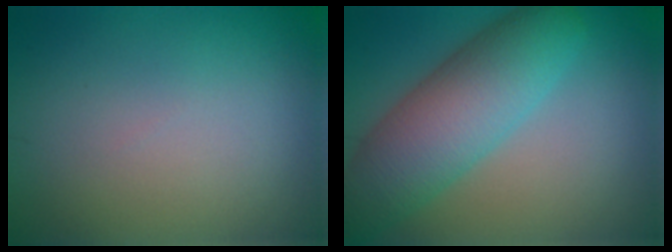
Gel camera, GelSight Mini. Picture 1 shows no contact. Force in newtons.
{"total": 8.2, "press": 8.2, "slide": 0.3}